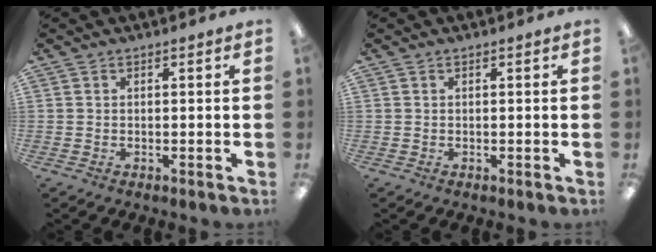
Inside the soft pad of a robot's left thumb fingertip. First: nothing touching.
{"total": 0.0}